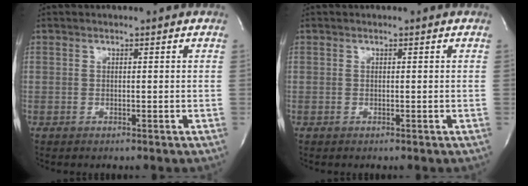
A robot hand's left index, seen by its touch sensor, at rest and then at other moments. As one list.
[{"total": 0.0}]